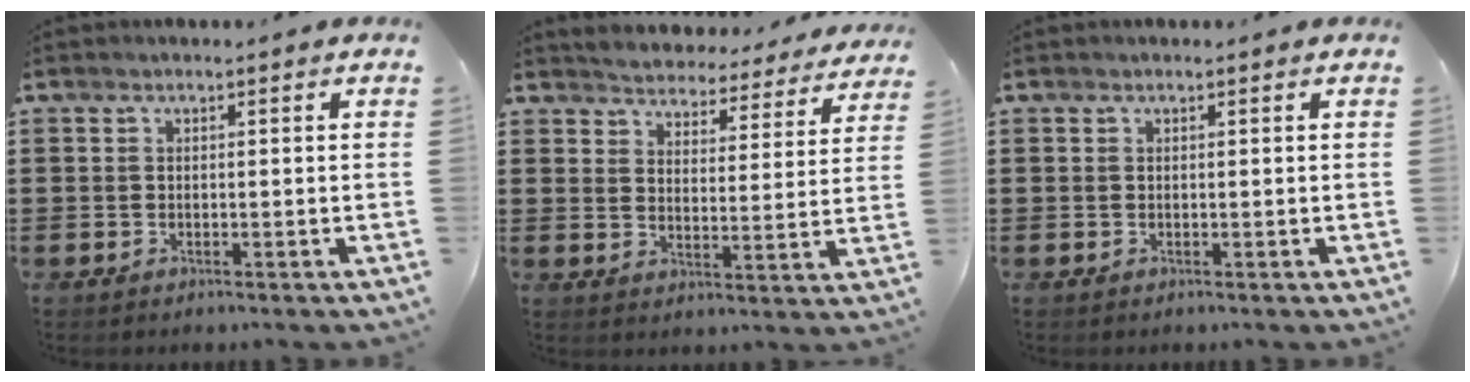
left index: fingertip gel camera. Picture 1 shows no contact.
{"total": 4.0, "force": [4.0, -0.1, -0.4], "torque": [-0.020, -0.037, 0.064]}
{"total": 0.0}